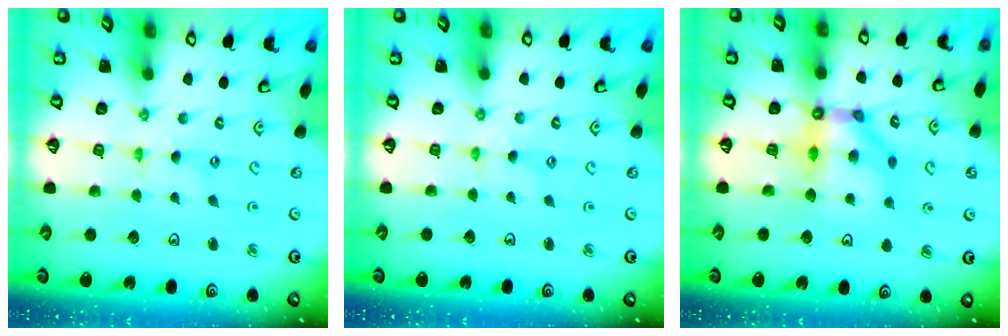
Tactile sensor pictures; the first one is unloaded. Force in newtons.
{"total": 0.0}
{"total": 10.6, "press": 10.5, "slide": 1.0}